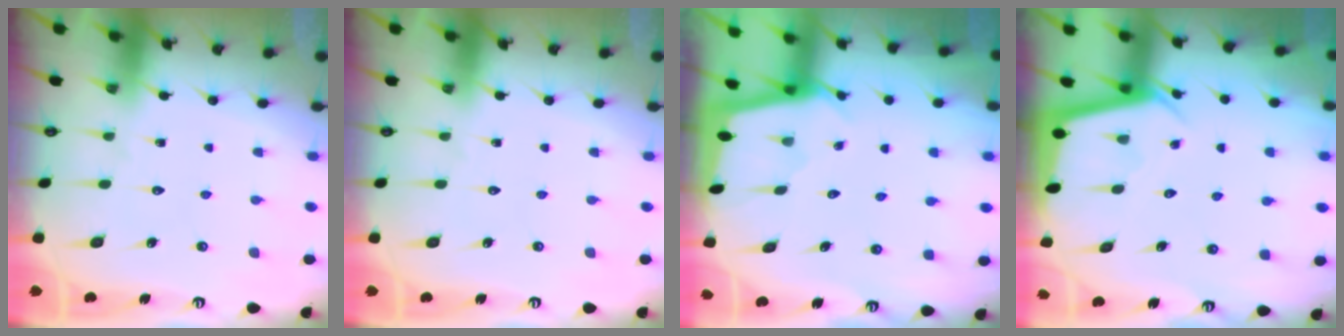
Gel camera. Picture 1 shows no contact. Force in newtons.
{"total": 0.0}
{"total": 1.8, "press": 1.7, "slide": 0.1}
{"total": 2.9, "press": 2.9, "slide": 0.3}